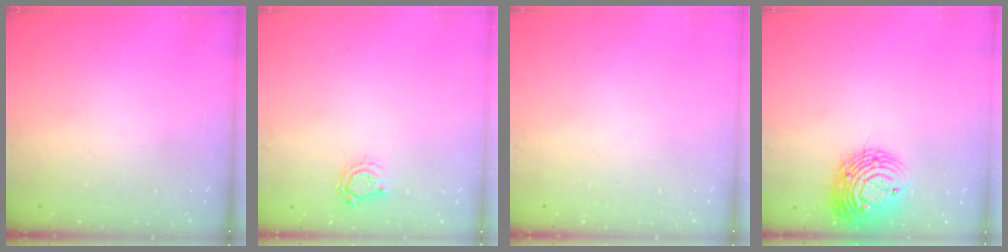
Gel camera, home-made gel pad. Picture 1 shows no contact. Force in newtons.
{"total": 5.5, "press": 5.4, "slide": 0.6}
{"total": 0.0}
{"total": 12.9, "press": 12.7, "slide": 2.2}